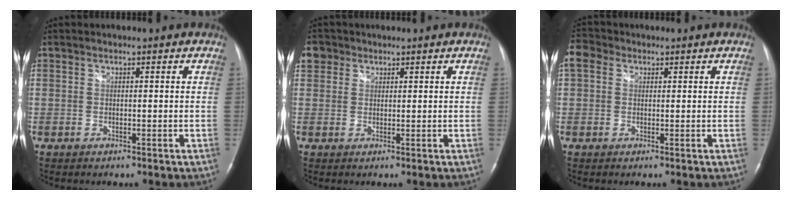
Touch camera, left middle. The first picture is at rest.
{"total": 3.2, "force": [1.7, 2.7, 0.5], "torque": [-0.007, 0.014, 0.030]}
{"total": 3.6, "force": [1.4, 2.8, 1.8], "torque": [-0.050, 0.026, 0.027]}